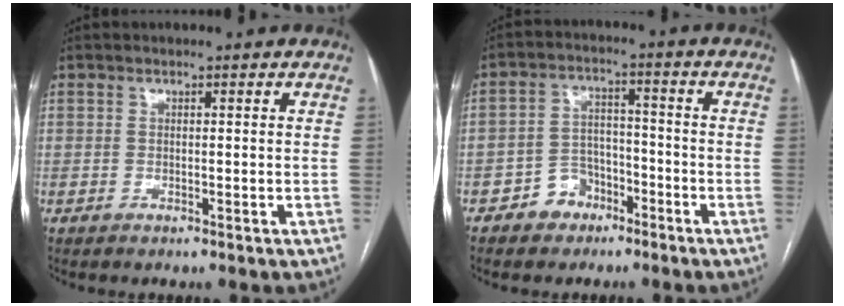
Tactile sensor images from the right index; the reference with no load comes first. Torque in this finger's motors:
{"motor_torque": [-0.27, -0.40, -0.56, -0.20]}